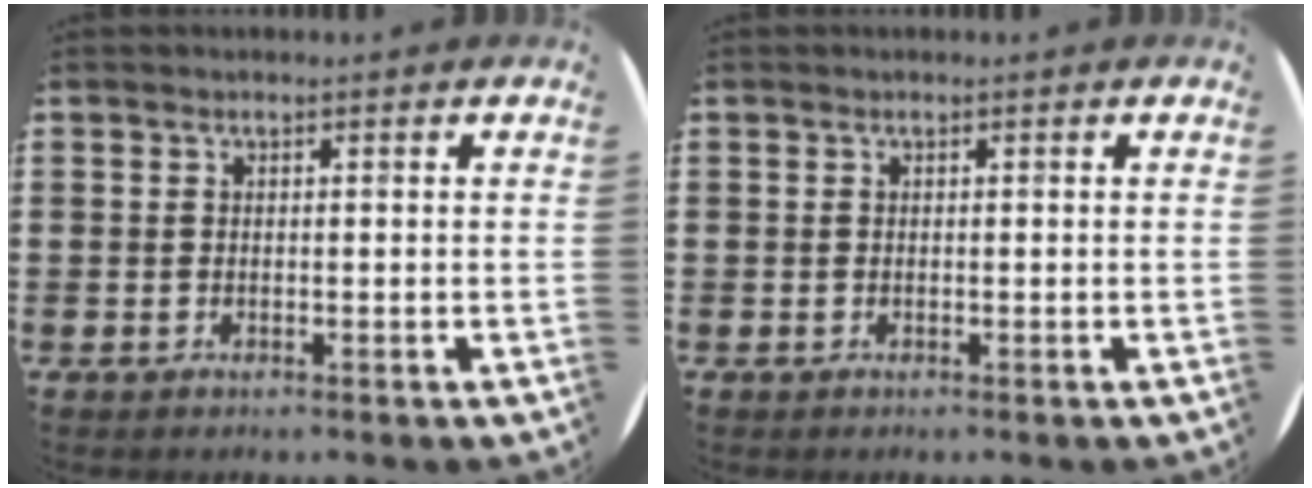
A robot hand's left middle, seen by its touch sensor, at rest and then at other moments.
{"total": 0.0}